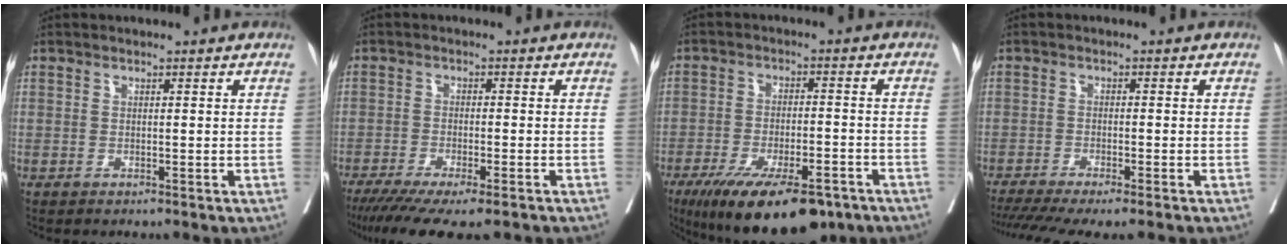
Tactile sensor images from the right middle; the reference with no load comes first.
{"total": 13.2, "force": [-10.6, 1.9, 7.6], "torque": [-0.127, -0.028, -0.162]}
{"total": 15.8, "force": [-11.1, 4.7, 10.2], "torque": [-0.159, -0.021, -0.172]}
{"total": 11.3, "force": [-9.3, 1.1, 6.4], "torque": [-0.101, -0.013, -0.143]}